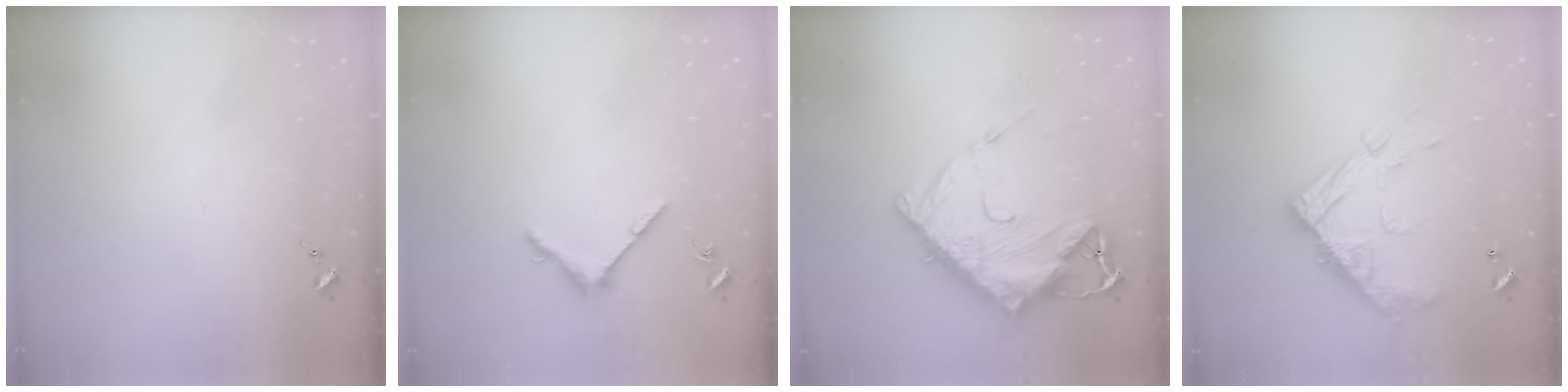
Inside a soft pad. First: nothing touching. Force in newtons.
{"total": 4.8, "press": 4.8, "slide": 0.6}
{"total": 18.7, "press": 18.6, "slide": 1.9}
{"total": 15.9, "press": 15.9, "slide": 0.8}